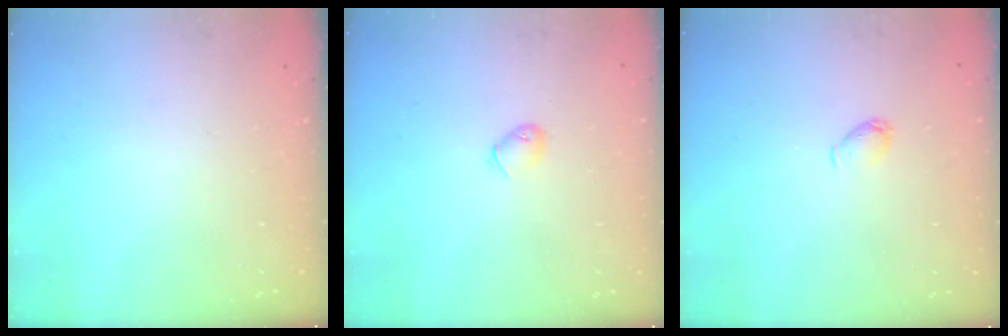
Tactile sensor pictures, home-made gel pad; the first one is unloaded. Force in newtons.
{"total": 3.1, "press": 3.1, "slide": 0.7}
{"total": 3.1, "press": 3.1, "slide": 0.6}